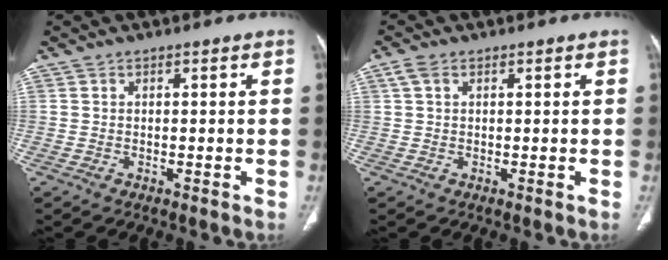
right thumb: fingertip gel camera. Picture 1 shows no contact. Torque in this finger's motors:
{"motor_torque": [0.06, 0.03, -0.01, -0.18, 0.01]}